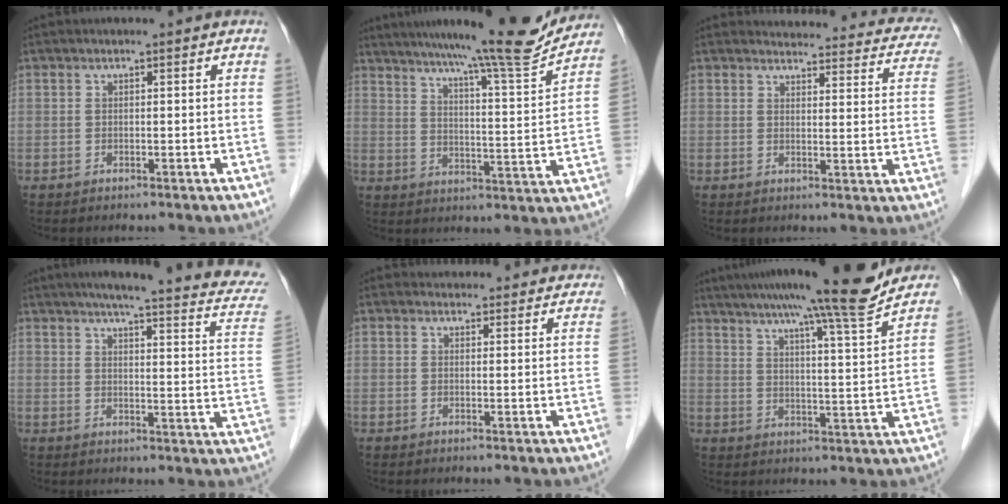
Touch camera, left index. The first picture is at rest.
{"total": 16.6, "force": [15.0, -0.6, 7.1], "torque": [-0.108, -0.030, 0.208]}
{"total": 20.8, "force": [19.7, 5.2, 4.5], "torque": [-0.030, -0.043, 0.199]}
{"total": 21.2, "force": [17.8, 1.8, 11.4], "torque": [-0.145, -0.020, 0.198]}
{"total": 9.3, "force": [8.8, 2.6, 1.3], "torque": [0.009, 0.018, 0.083]}
{"total": 16.0, "force": [13.6, -1.3, 8.2], "torque": [-0.130, -0.014, 0.188]}